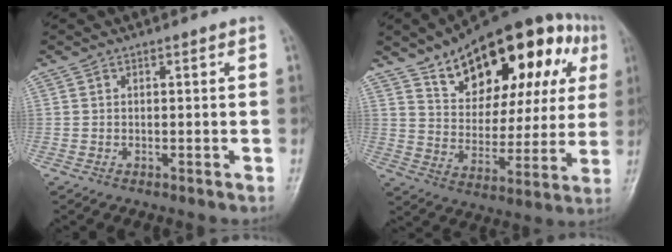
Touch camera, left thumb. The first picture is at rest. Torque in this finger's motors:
{"motor_torque": [1.65, 1.66, 1.61, -1.17, 0.21]}